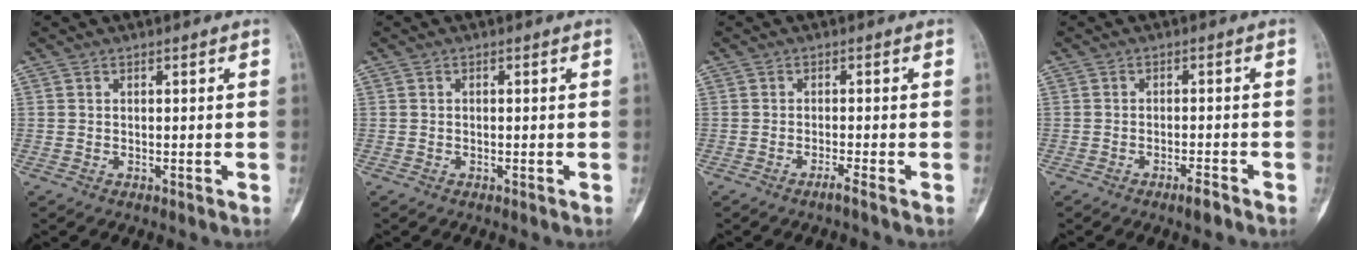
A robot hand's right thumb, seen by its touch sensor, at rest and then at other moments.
{"total": 0.0}
{"total": 1.4, "force": [-1.0, -0.4, 0.8], "torque": [-0.023, 0.002, -0.022]}
{"total": 2.6, "force": [-1.9, 0.4, 1.7], "torque": [-0.031, 0.009, -0.033]}